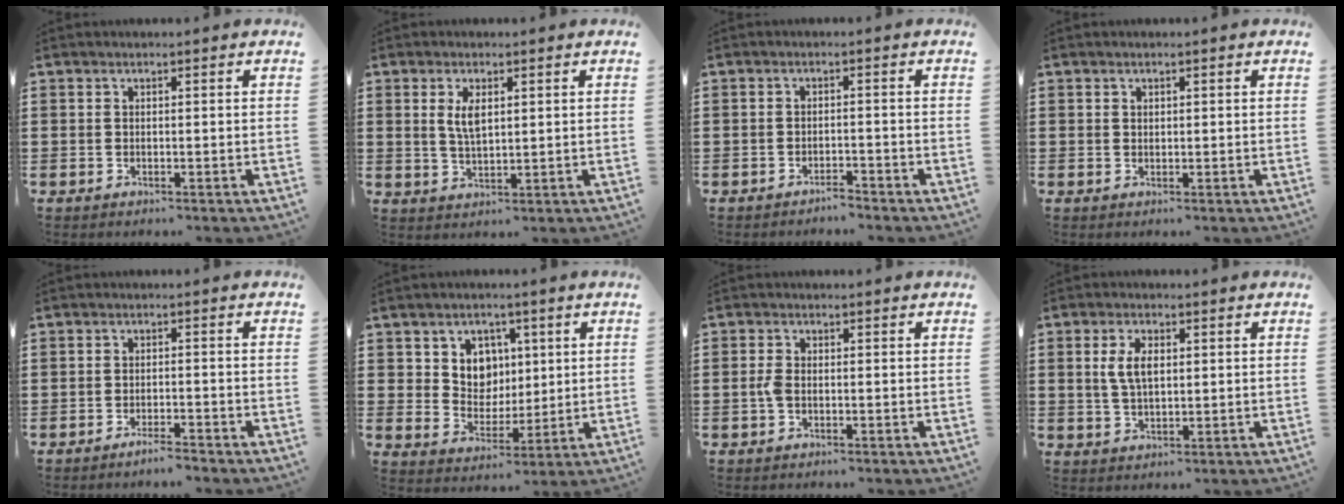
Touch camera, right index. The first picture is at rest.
{"total": 3.7, "force": [1.1, 1.5, 3.1], "torque": [-0.068, 0.007, 0.018]}
{"total": 1.8, "force": [-1.8, 0.1, 0.2], "torque": [-0.010, 0.002, -0.038]}
{"total": 0.6, "force": [0.4, 0.5, 0.2], "torque": [-0.005, 0.002, 0.008]}
{"total": 2.1, "force": [-2.0, 0.1, 0.7], "torque": [-0.014, 0.002, -0.038]}
{"total": 6.1, "force": [2.3, 5.4, 1.9], "torque": [-0.050, 0.005, 0.036]}
{"total": 2.1, "force": [-0.5, 1.1, 1.7], "torque": [-0.048, -0.004, -0.014]}
{"total": 4.8, "force": [0.9, 2.4, 4.1], "torque": [-0.093, 0.008, 0.011]}